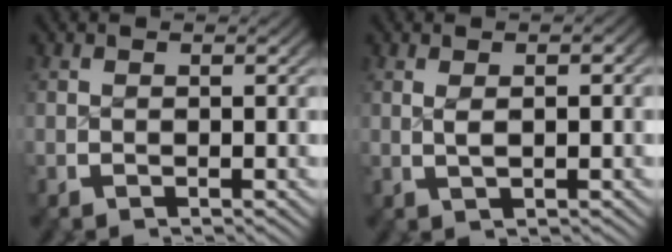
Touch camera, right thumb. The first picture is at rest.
{"total": 1.8, "force": [0.3, 0.5, 1.6], "torque": [-0.033, -0.005, 0.012]}